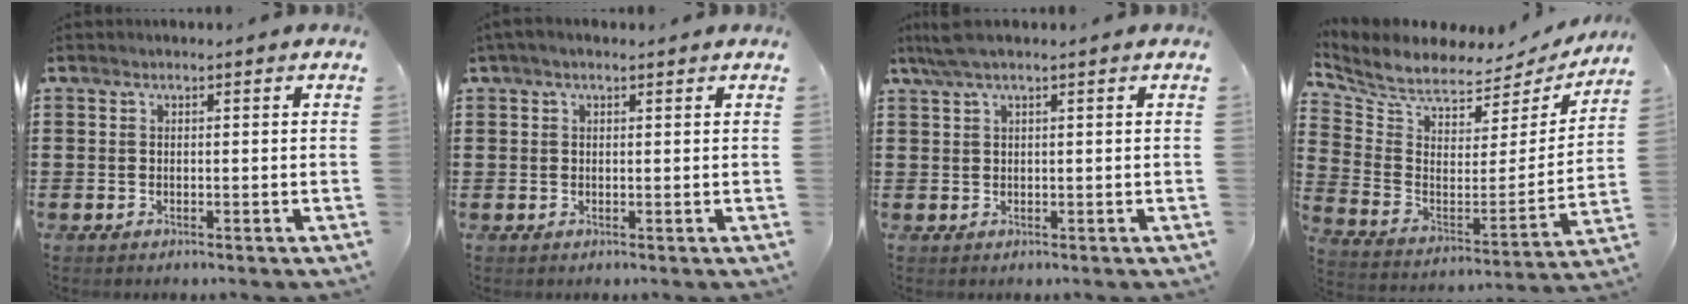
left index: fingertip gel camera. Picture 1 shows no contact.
{"total": 1.2, "force": [0.6, 0.5, 1.0], "torque": [-0.019, 0.003, 0.010]}
{"total": 2.5, "force": [1.4, 0.2, 2.1], "torque": [-0.042, 0.001, 0.025]}
{"total": 5.9, "force": [5.5, 1.6, 1.4], "torque": [-0.062, -0.052, 0.094]}